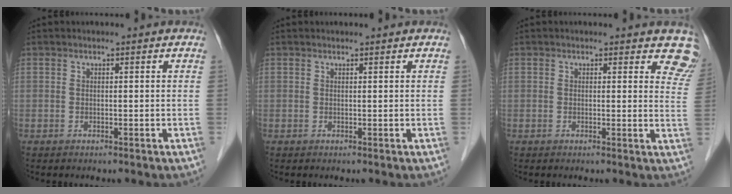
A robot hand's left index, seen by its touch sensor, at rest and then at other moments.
{"total": 1.5, "force": [1.4, 0.3, 0.3], "torque": [-0.010, 0.015, 0.018]}
{"total": 5.8, "force": [5.3, 2.2, 1.2], "torque": [0.019, -0.022, 0.024]}